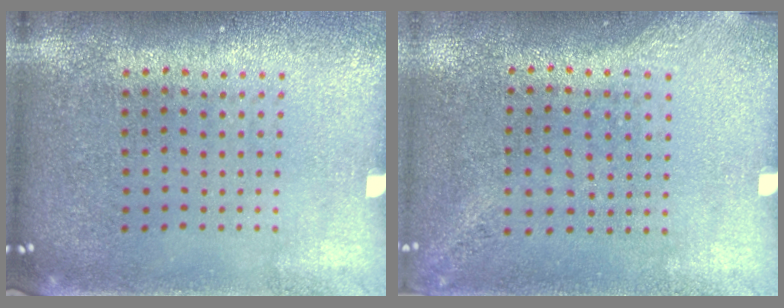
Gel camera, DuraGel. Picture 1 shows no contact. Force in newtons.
{"total": 1.4, "press": 1.0, "slide": 1.0}